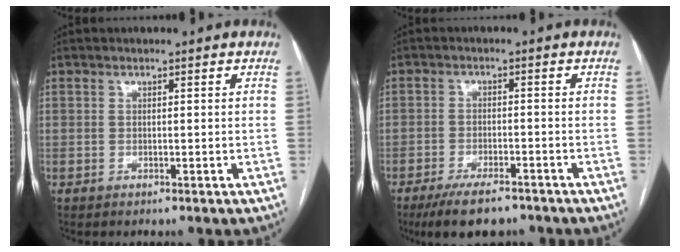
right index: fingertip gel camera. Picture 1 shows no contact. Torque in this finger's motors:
{"motor_torque": [0.31, -0.40, -0.05, -0.02]}